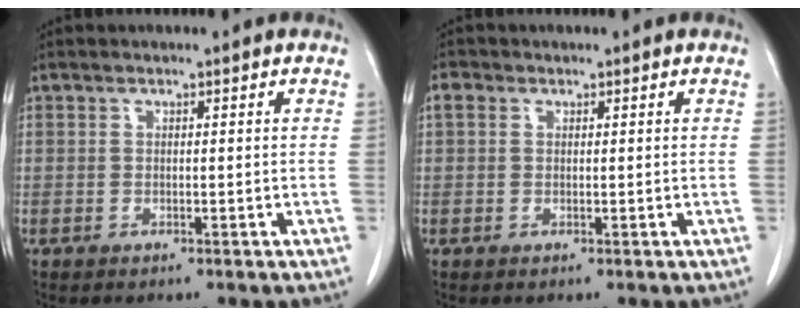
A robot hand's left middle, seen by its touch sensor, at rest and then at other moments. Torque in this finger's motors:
{"motor_torque": [0.55, -0.56, 0.11, 0.02]}